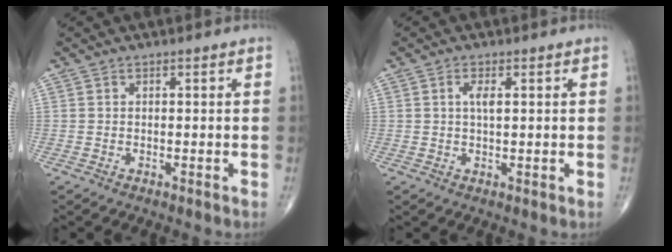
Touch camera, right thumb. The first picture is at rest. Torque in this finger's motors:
{"motor_torque": [0.36, 0.25, 0.00, -0.02, 0.00]}